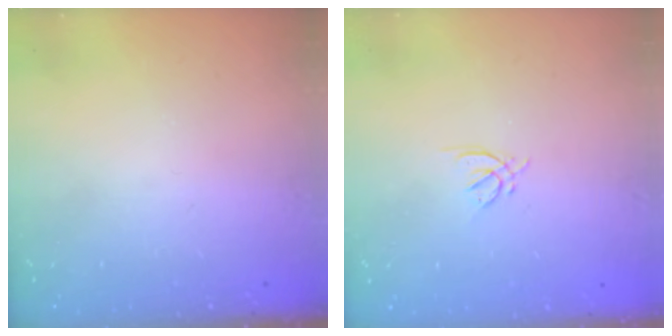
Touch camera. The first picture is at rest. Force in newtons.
{"total": 2.5, "press": 2.4, "slide": 0.6}